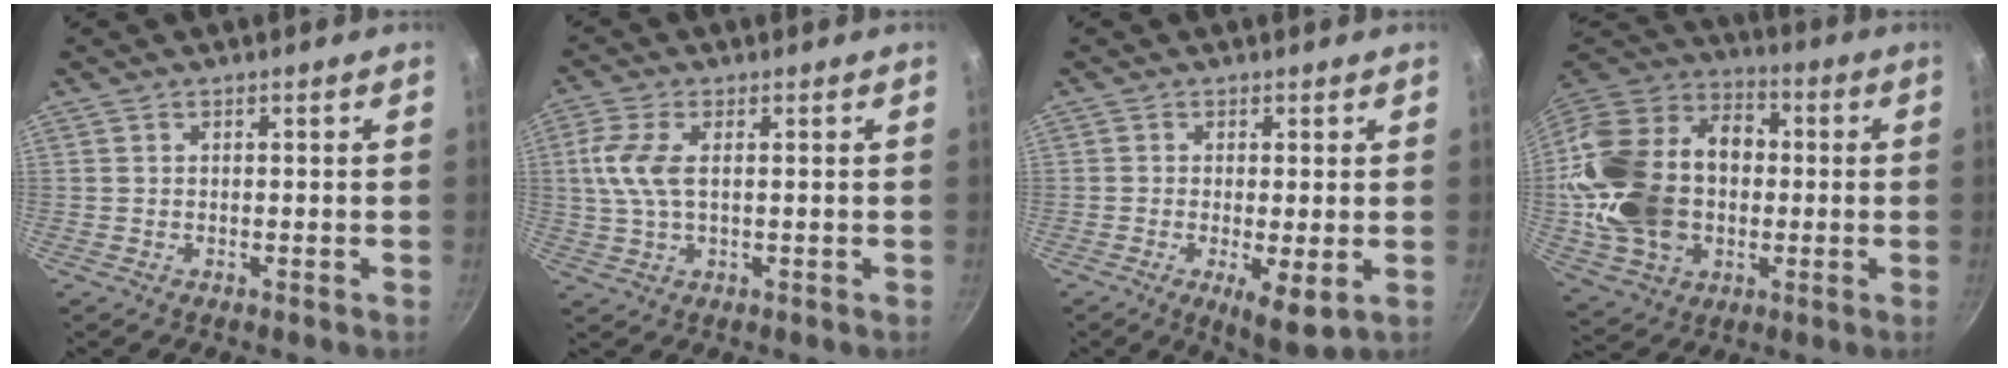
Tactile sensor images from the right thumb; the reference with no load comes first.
{"total": 6.9, "force": [1.0, 3.3, 6.0], "torque": [-0.135, 0.008, 0.016]}
{"total": 6.4, "force": [-1.3, 1.6, 6.0], "torque": [-0.098, -0.013, -0.013]}
{"total": 26.8, "force": [-0.9, 19.8, 18.0], "torque": [-0.328, 0.044, -0.007]}